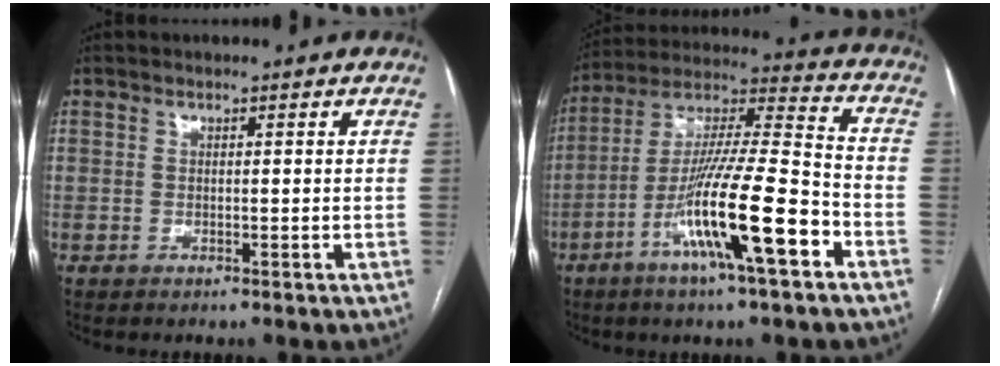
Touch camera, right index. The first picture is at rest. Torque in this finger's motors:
{"motor_torque": [1.12, -0.84, 1.05, 0.21]}